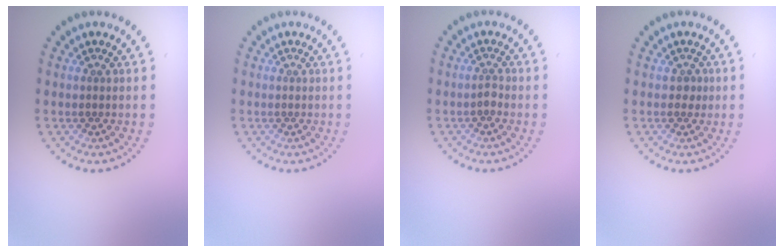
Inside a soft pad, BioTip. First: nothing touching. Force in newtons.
{"total": 0.0}
{"total": 0.8, "press": 0.5, "slide": 0.6}
{"total": 0.8, "press": 0.7, "slide": 0.4}